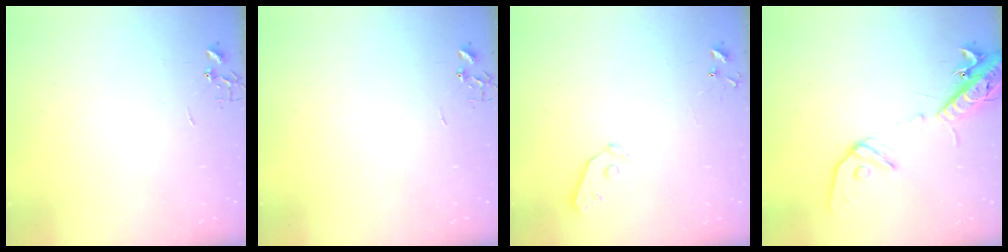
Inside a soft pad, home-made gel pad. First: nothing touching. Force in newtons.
{"total": 0.0}
{"total": 5.7, "press": 5.7, "slide": 0.4}
{"total": 15.4, "press": 15.0, "slide": 3.5}